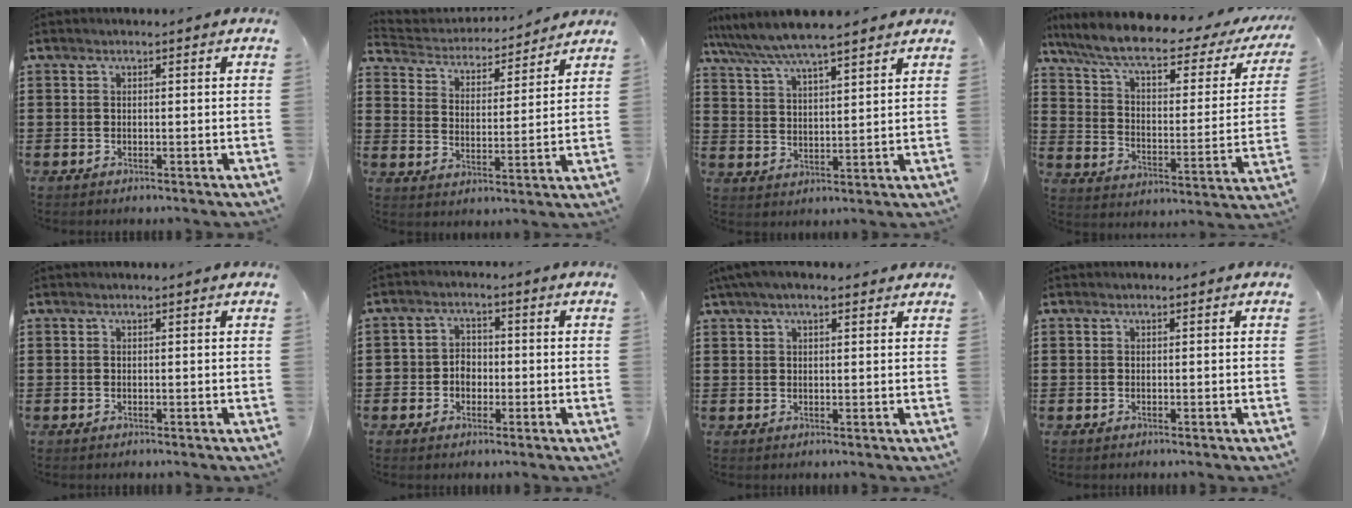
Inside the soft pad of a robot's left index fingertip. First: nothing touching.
{"total": 3.4, "force": [3.4, 0.6, -0.1], "torque": [-0.023, -0.028, 0.051]}
{"total": 6.3, "force": [5.6, 0.5, 2.7], "torque": [-0.075, -0.023, 0.097]}
{"total": 8.7, "force": [6.2, 1.8, 5.7], "torque": [-0.134, -0.031, 0.102]}
{"total": 0.0}
{"total": 3.0, "force": [-0.9, 2.5, 1.2], "torque": [-0.032, 0.005, -0.021]}
{"total": 3.4, "force": [2.2, 1.1, 2.3], "torque": [-0.049, 0.008, 0.041]}
{"total": 0.0}